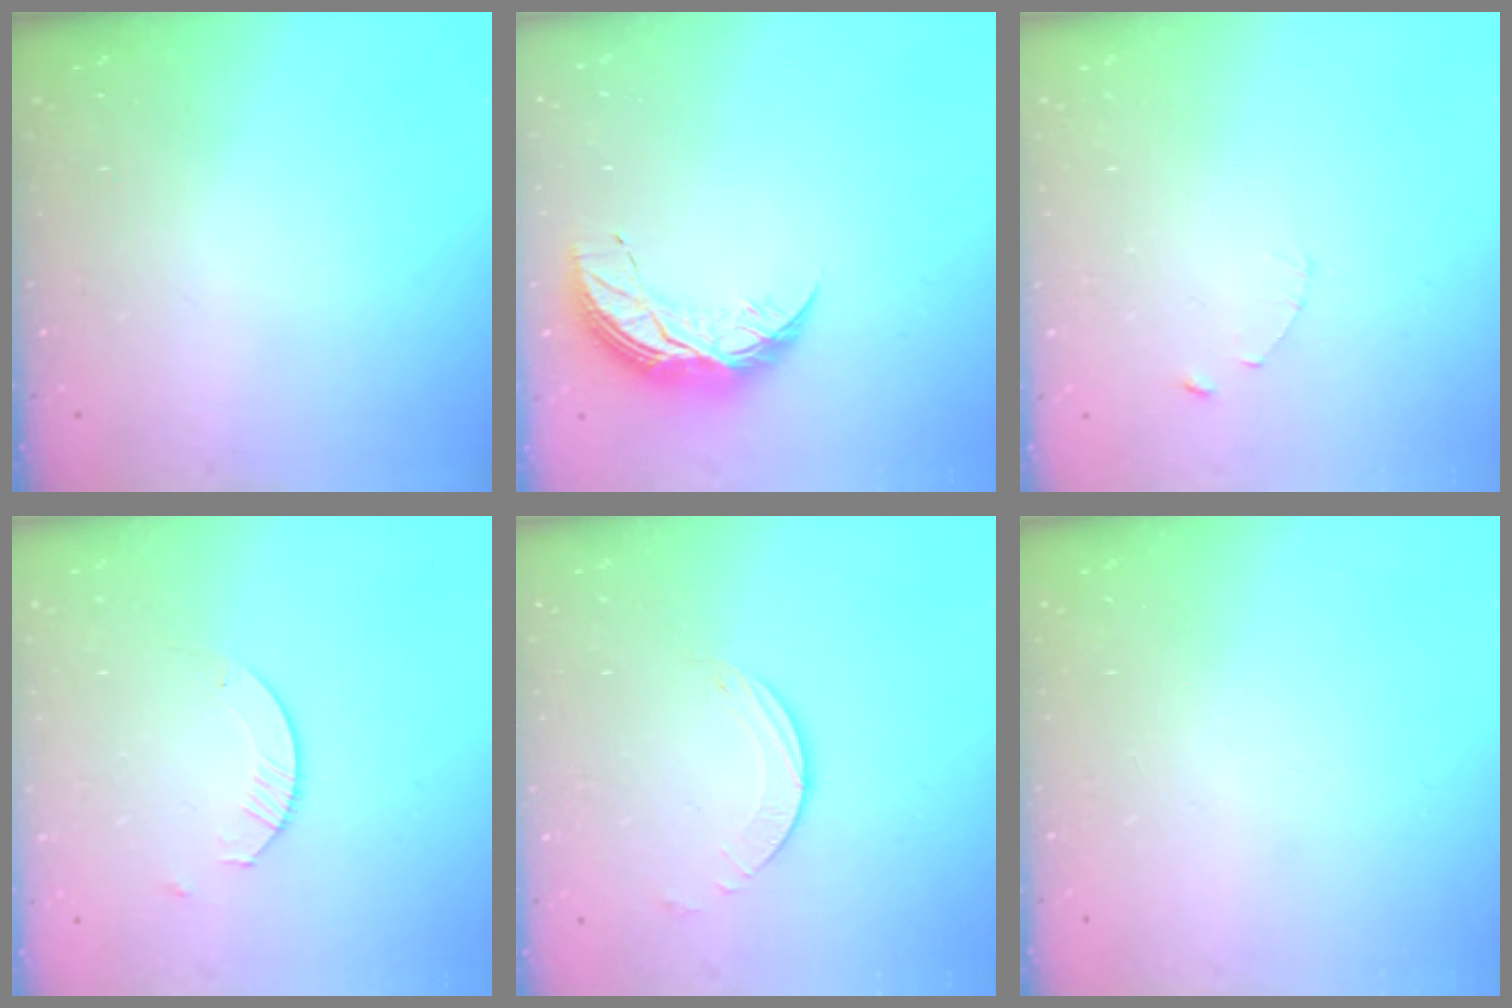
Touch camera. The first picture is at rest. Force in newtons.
{"total": 8.4, "press": 8.4, "slide": 0.4}
{"total": 1.0, "press": 1.0, "slide": 0.2}
{"total": 4.5, "press": 4.5, "slide": 0.5}
{"total": 2.0, "press": 1.9, "slide": 0.3}
{"total": 0.0}